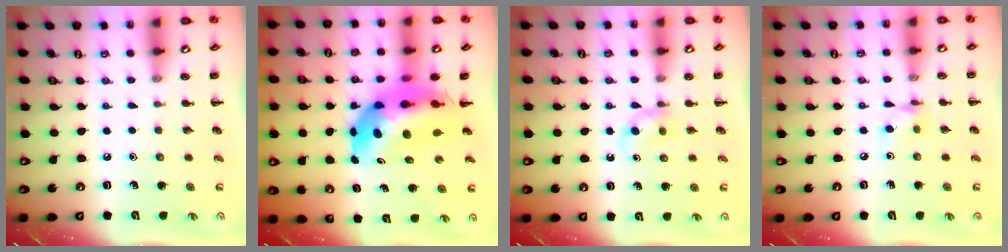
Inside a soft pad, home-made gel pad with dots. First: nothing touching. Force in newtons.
{"total": 11.6, "press": 10.9, "slide": 3.9}
{"total": 2.5, "press": 2.3, "slide": 1.1}
{"total": 5.9, "press": 5.8, "slide": 0.8}